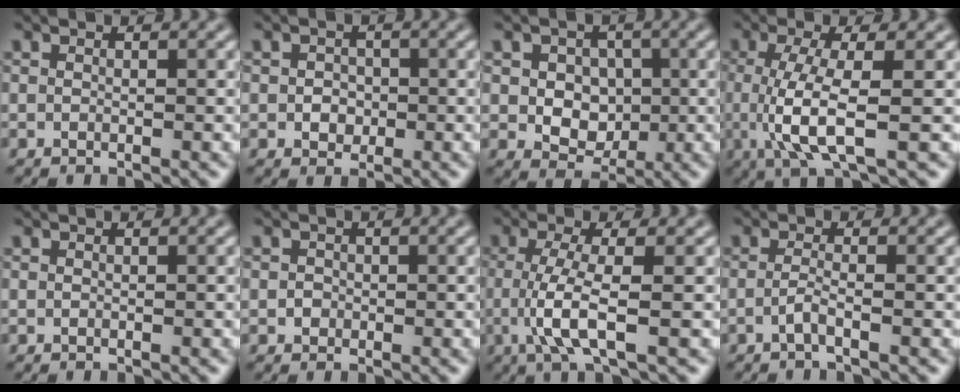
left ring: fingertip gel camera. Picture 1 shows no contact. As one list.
[{"total": 1.8, "force": [-0.1, 1.6, 0.8], "torque": [-0.011, -0.002, -0.004]}, {"total": 4.4, "force": [0.2, 3.6, 2.5], "torque": [-0.032, 0.002, -0.004]}, {"total": 5.4, "force": [-0.5, 1.3, 5.2], "torque": [-0.107, -0.009, -0.008]}, {"total": 0.0}, {"total": 0.8, "force": [-0.1, 0.8, 0.1], "torque": [0.002, -0.002, -0.004]}, {"total": 4.4, "force": [-0.6, 0.9, 4.2], "torque": [-0.091, -0.008, -0.013]}, {"total": 1.4, "force": [-0.6, 0.2, 1.2], "torque": [-0.026, 0.001, -0.017]}]